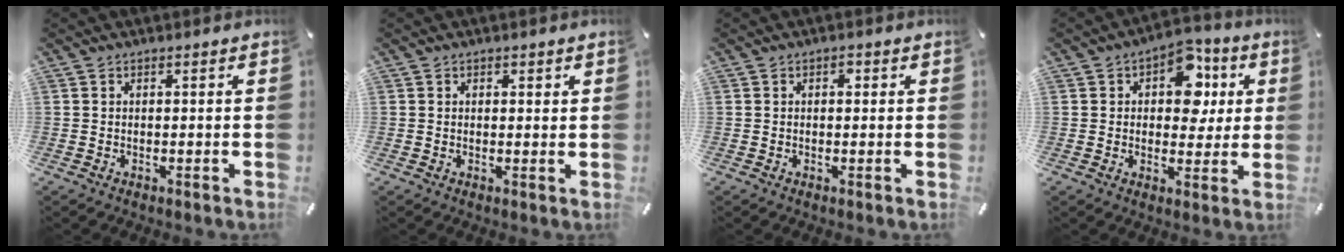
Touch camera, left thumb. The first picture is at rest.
{"total": 0.9, "force": [0.5, 0.7, 0.2], "torque": [0.003, -0.001, 0.007]}
{"total": 1.2, "force": [0.3, 0.9, 0.8], "torque": [-0.009, 0.002, 0.002]}
{"total": 11.3, "force": [3.5, 8.0, 7.1], "torque": [-0.088, -0.010, 0.059]}